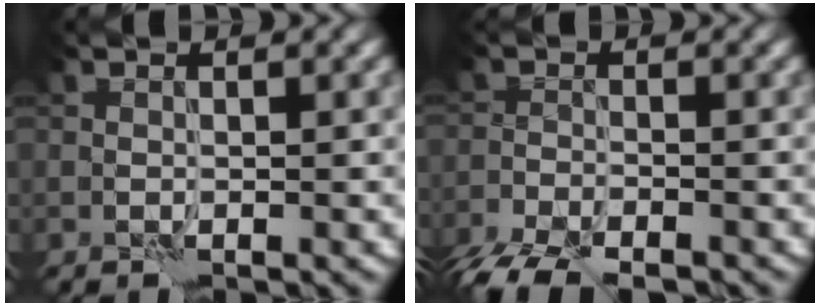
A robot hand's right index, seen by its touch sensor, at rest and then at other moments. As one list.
[{"total": 5.0, "force": [-4.2, 1.5, 2.1], "torque": [-0.031, -0.020, -0.081]}]